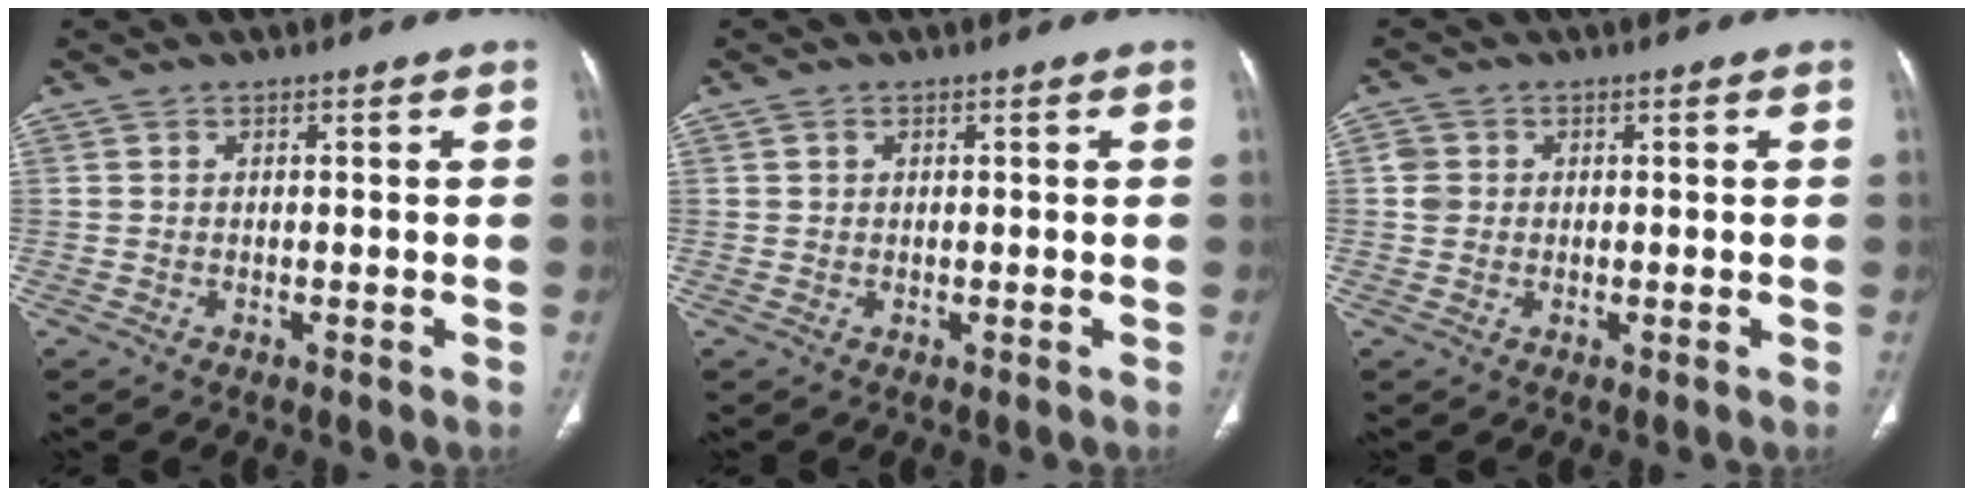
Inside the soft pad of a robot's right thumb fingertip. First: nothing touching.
{"total": 0.7, "force": [0.3, 0.6, 0.2], "torque": [0.000, 0.000, 0.005]}
{"total": 2.5, "force": [0.3, 2.3, 0.9], "torque": [-0.005, 0.002, 0.005]}